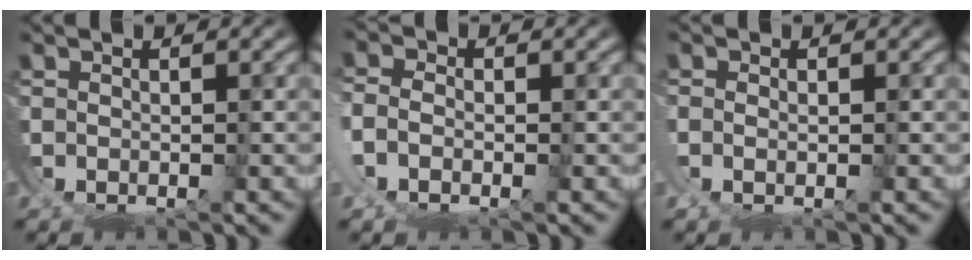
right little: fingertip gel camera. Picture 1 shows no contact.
{"total": 1.9, "force": [-0.6, 1.3, 1.2], "torque": [-0.035, -0.008, -0.008]}
{"total": 0.9, "force": [0.5, -0.3, 0.7], "torque": [-0.014, -0.004, 0.011]}